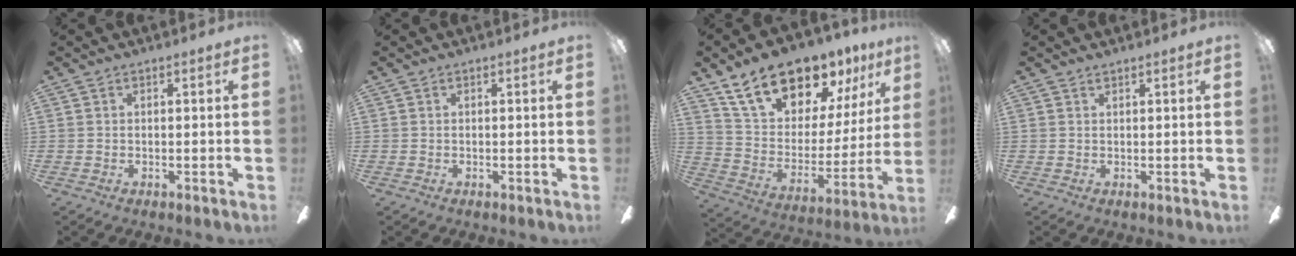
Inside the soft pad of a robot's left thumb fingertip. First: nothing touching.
{"total": 0.0}
{"total": 20.1, "force": [15.7, 9.4, 8.3], "torque": [-0.159, -0.099, 0.285]}
{"total": 0.6, "force": [0.6, 0.0, -0.1], "torque": [0.000, -0.001, 0.012]}